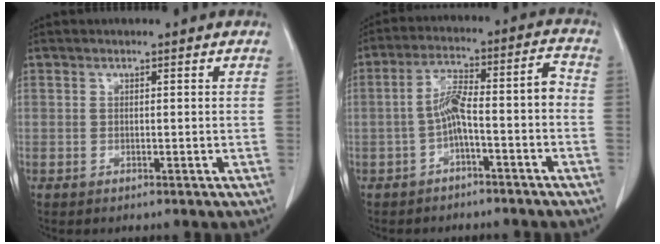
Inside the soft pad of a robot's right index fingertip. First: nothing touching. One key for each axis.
{"total": 8.3, "fx": -2.5, "fy": 1.2, "fz": 7.8, "tx": -0.137, "ty": 0.044, "tz": -0.041}